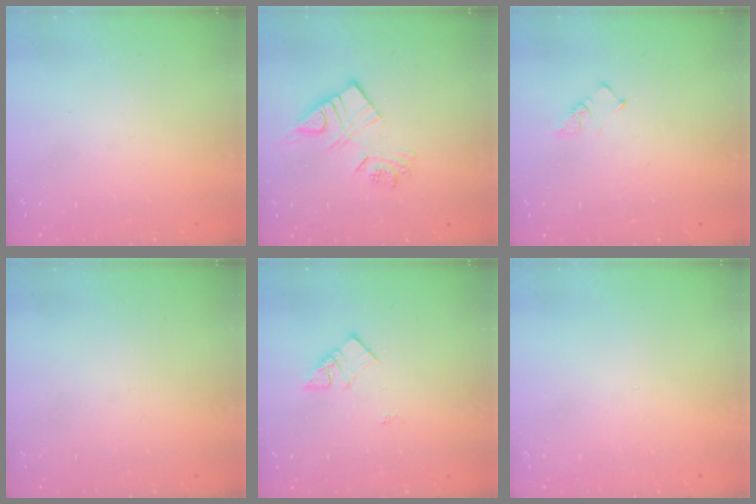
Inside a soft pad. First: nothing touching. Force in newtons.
{"total": 10.8, "press": 10.7, "slide": 0.9}
{"total": 1.9, "press": 1.9, "slide": 0.3}
{"total": 0.0}
{"total": 6.9, "press": 6.9, "slide": 0.3}
{"total": 0.0}